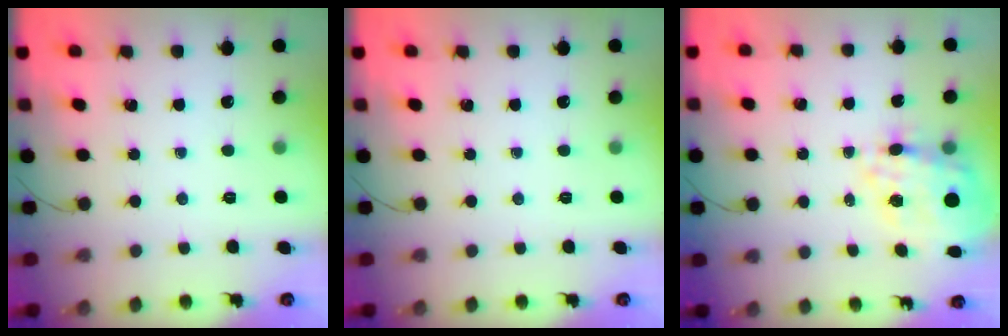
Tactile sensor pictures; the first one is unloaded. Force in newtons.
{"total": 0.0}
{"total": 17.9, "press": 17.6, "slide": 3.5}